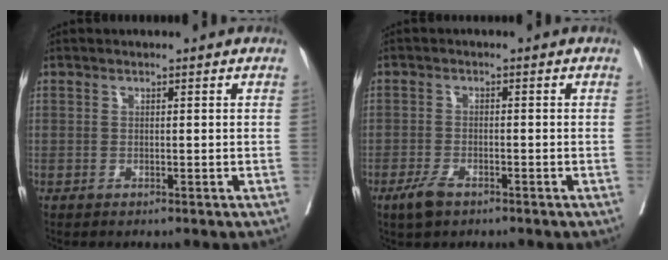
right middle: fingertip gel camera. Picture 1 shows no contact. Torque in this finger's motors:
{"motor_torque": [0.46, -0.37, 0.13, 0.05]}